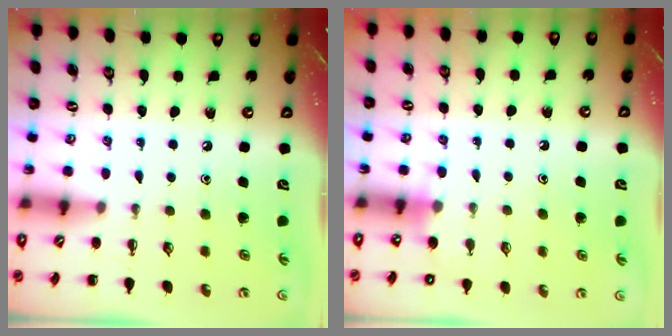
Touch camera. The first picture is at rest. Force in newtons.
{"total": 5.2, "press": 5.0, "slide": 1.3}